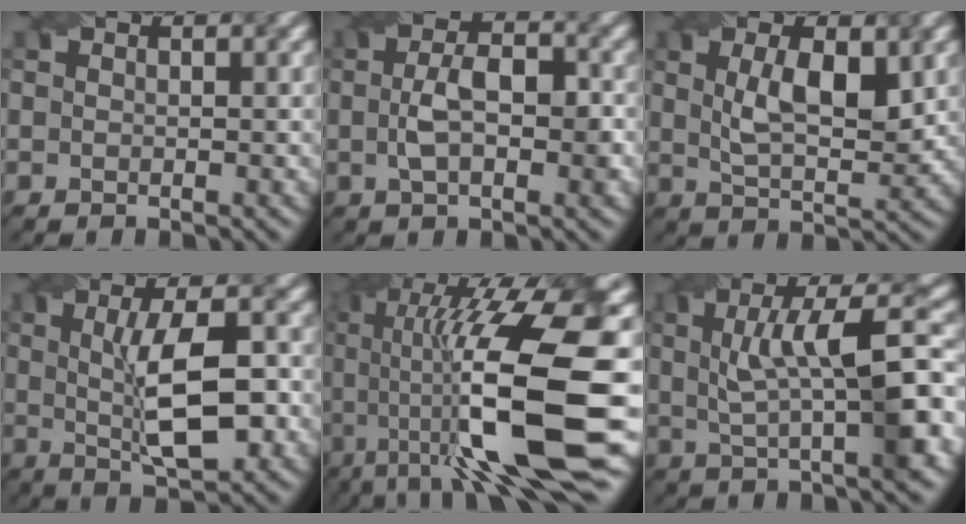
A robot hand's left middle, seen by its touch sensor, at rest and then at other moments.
{"total": 4.8, "force": [-0.2, 2.2, 4.2], "torque": [-0.079, 0.002, -0.003]}
{"total": 5.8, "force": [1.6, 2.3, 5.1], "torque": [-0.099, -0.003, 0.032]}
{"total": 7.6, "force": [0.2, 2.2, 7.3], "torque": [-0.119, 0.006, 0.004]}
{"total": 16.1, "force": [-1.4, 4.3, 15.5], "torque": [-0.253, 0.018, -0.024]}
{"total": 8.9, "force": [1.4, 2.2, 8.5], "torque": [-0.130, 0.011, 0.025]}